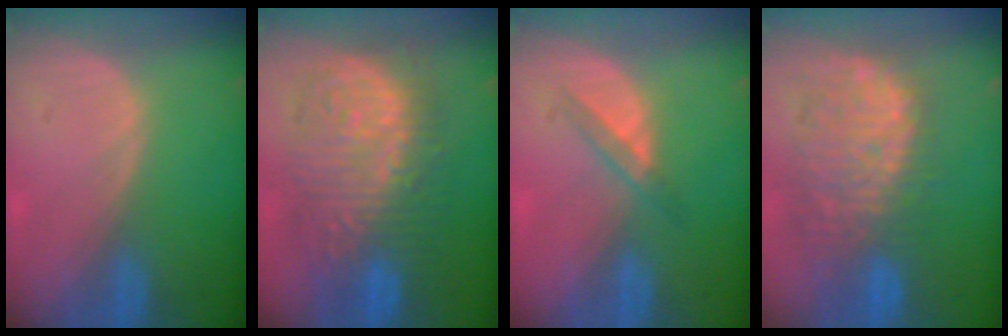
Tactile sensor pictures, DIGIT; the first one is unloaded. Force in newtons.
{"total": 13.1, "press": 13.1, "slide": 1.2}
{"total": 2.6, "press": 2.4, "slide": 1.0}
{"total": 11.0, "press": 10.1, "slide": 4.3}